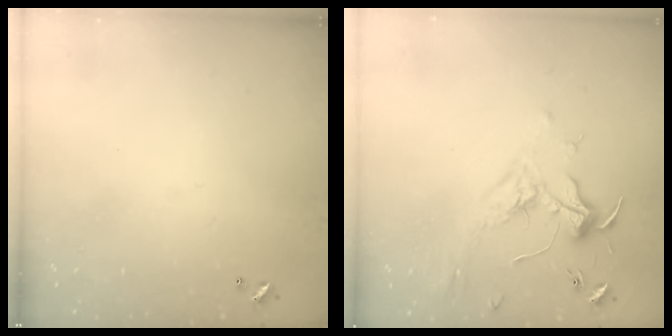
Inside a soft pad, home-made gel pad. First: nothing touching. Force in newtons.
{"total": 1.9, "press": 1.7, "slide": 0.8}